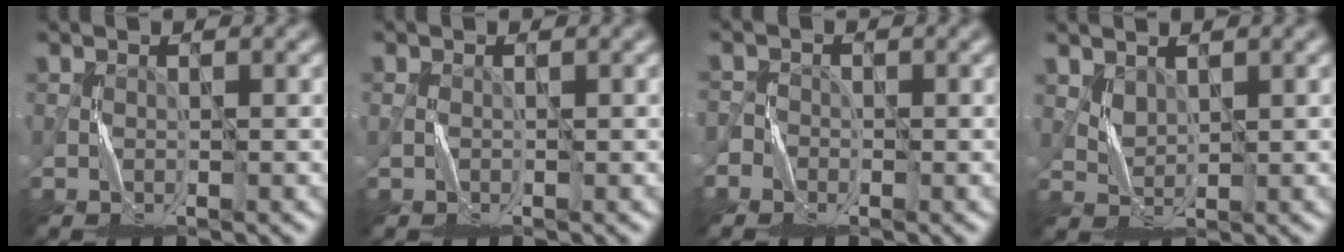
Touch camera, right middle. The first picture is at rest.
{"total": 0.0}
{"total": 1.9, "force": [-1.3, 1.3, -0.3], "torque": [0.013, 0.011, -0.031]}
{"total": 1.4, "force": [1.0, 0.8, 0.4], "torque": [-0.012, -0.002, 0.027]}